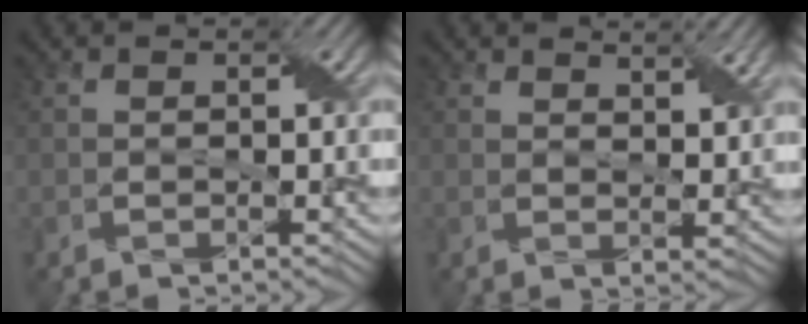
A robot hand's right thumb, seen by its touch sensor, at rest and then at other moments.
{"total": 2.9, "force": [2.4, -0.1, 1.5], "torque": [-0.028, -0.004, 0.050]}